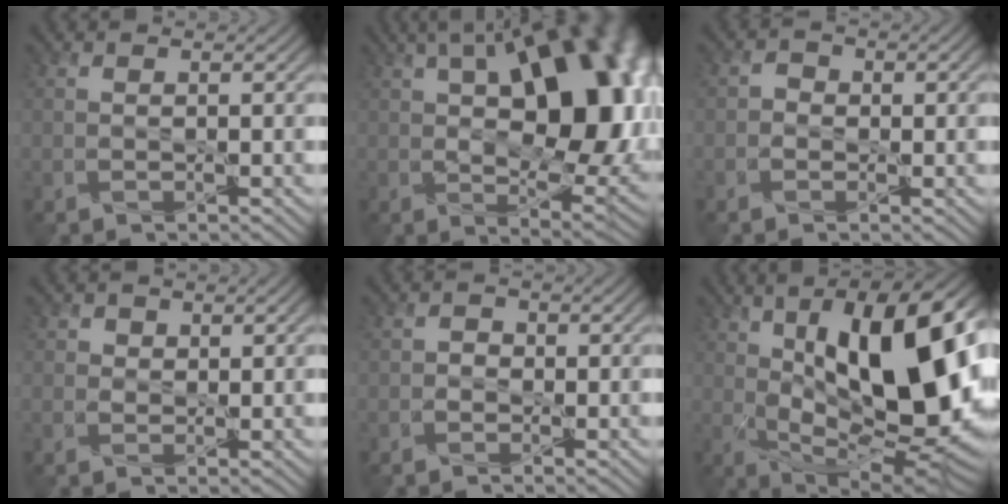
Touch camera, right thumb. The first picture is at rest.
{"total": 20.0, "force": [4.6, 10.3, 16.5], "torque": [-0.216, 0.035, 0.063]}
{"total": 1.5, "force": [-0.6, 1.3, 0.5], "torque": [-0.006, 0.001, -0.015]}
{"total": 1.7, "force": [0.6, 1.4, 0.6], "torque": [-0.011, -0.002, 0.005]}
{"total": 1.5, "force": [-0.6, 1.3, 0.5], "torque": [-0.002, 0.003, -0.015]}
{"total": 18.4, "force": [2.6, 7.8, 16.5], "torque": [-0.255, 0.026, 0.038]}